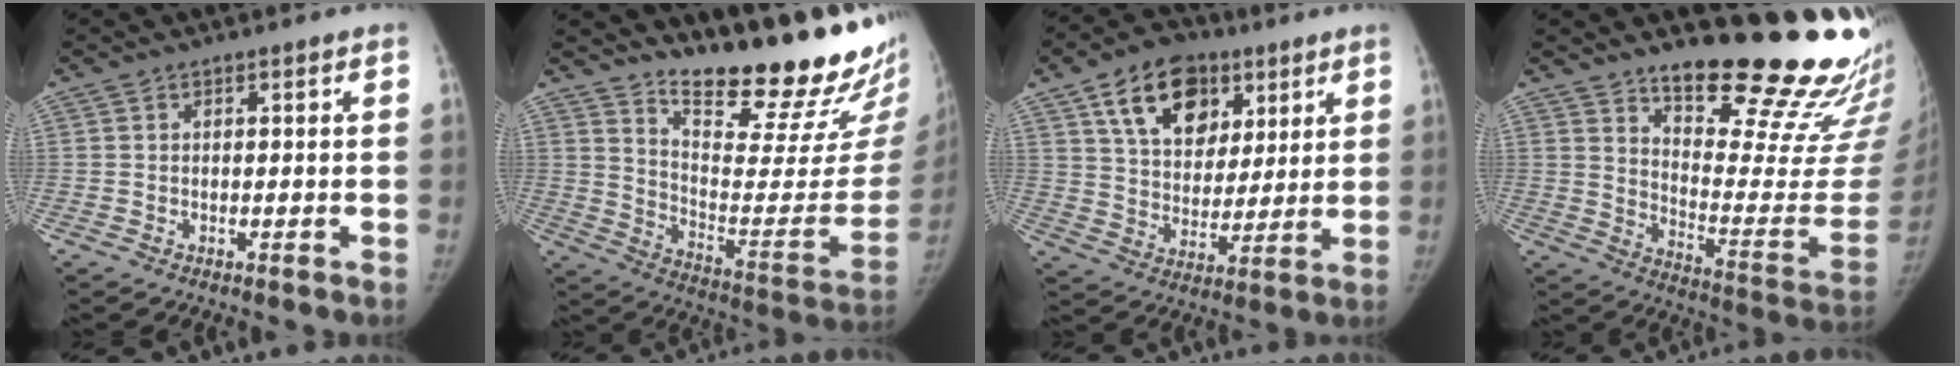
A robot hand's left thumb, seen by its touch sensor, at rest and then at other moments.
{"total": 25.9, "force": [21.4, 5.2, 13.5], "torque": [-0.166, -0.176, 0.302]}
{"total": 16.1, "force": [7.8, 10.9, 8.8], "torque": [-0.108, -0.021, 0.134]}
{"total": 25.2, "force": [19.3, 6.7, 14.8], "torque": [-0.169, -0.155, 0.267]}